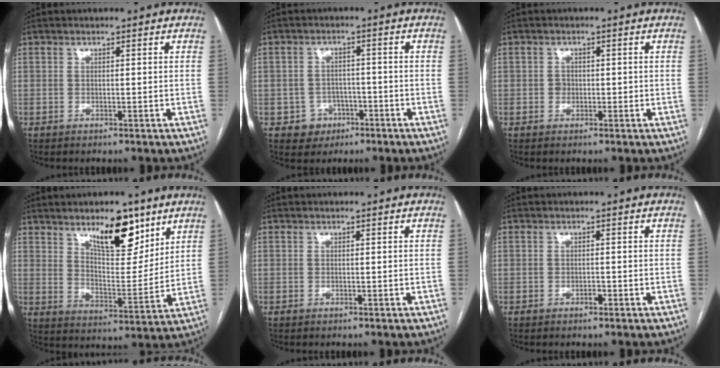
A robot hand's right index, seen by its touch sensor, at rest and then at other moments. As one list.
[{"total": 4.3, "force": [-2.0, 3.9, 0.3], "torque": [0.007, 0.015, -0.024]}, {"total": 1.4, "force": [-0.2, 1.2, 0.6], "torque": [-0.007, 0.004, -0.002]}, {"total": 11.4, "force": [7.4, 4.0, 7.7], "torque": [-0.120, -0.007, 0.128]}, {"total": 0.0}, {"total": 0.9, "force": [-0.5, 0.5, 0.6], "torque": [-0.009, 0.001, -0.006]}]